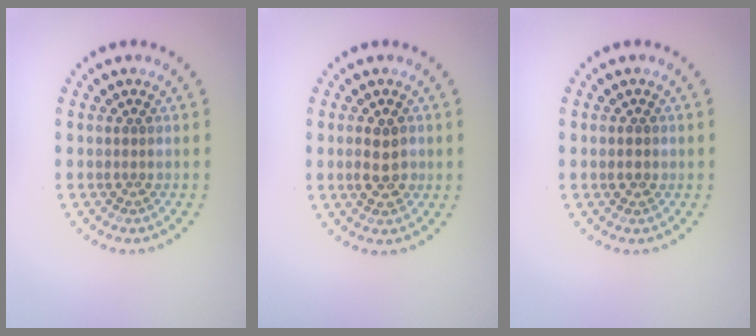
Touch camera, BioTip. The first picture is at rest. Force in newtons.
{"total": 2.7, "press": 2.7, "slide": 0.1}
{"total": 1.7, "press": 1.7, "slide": 0.0}